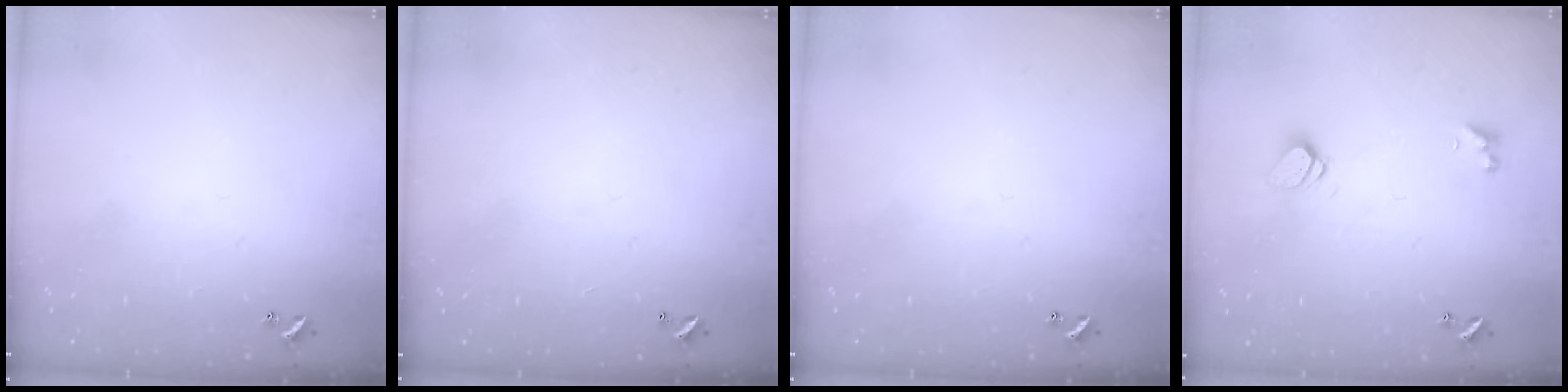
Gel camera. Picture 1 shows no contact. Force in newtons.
{"total": 3.0, "press": 3.0, "slide": 0.1}
{"total": 0.0}
{"total": 2.3, "press": 2.3, "slide": 0.2}